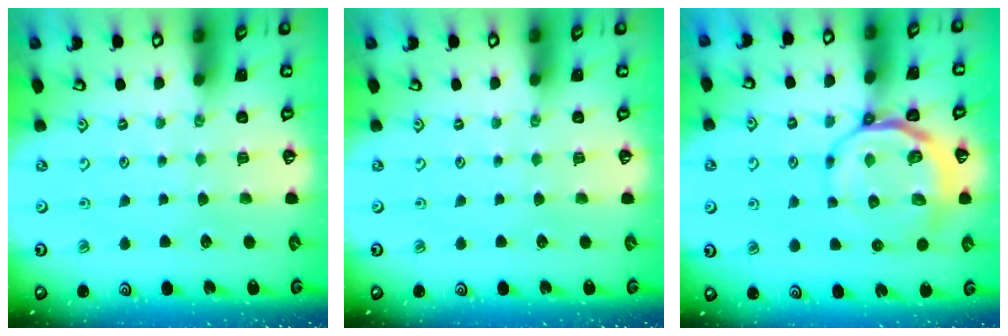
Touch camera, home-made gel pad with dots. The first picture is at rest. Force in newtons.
{"total": 0.0}
{"total": 9.7, "press": 9.5, "slide": 2.3}